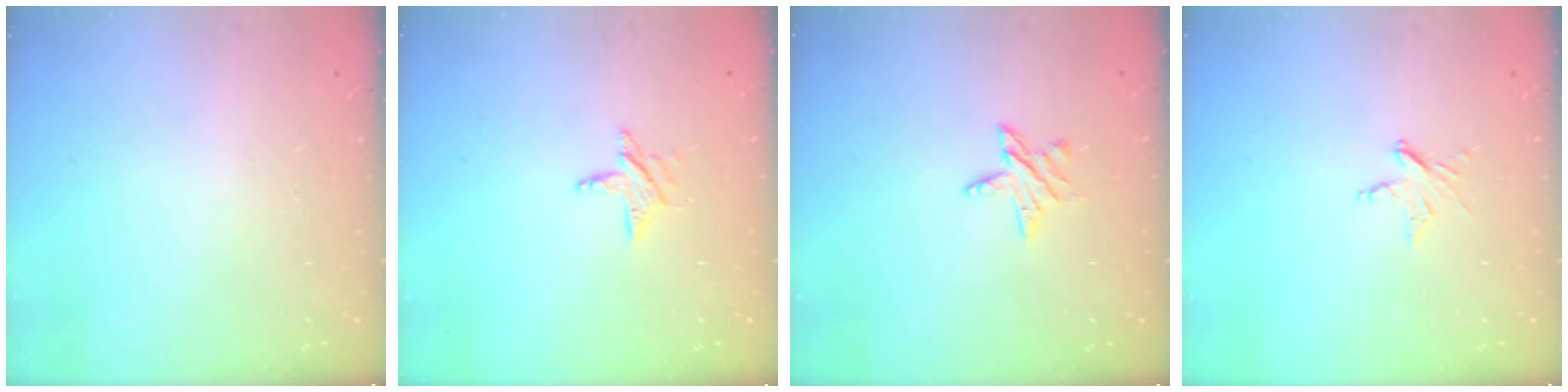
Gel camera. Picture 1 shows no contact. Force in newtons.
{"total": 4.5, "press": 4.5, "slide": 0.4}
{"total": 6.6, "press": 6.5, "slide": 0.6}
{"total": 3.6, "press": 3.6, "slide": 0.3}